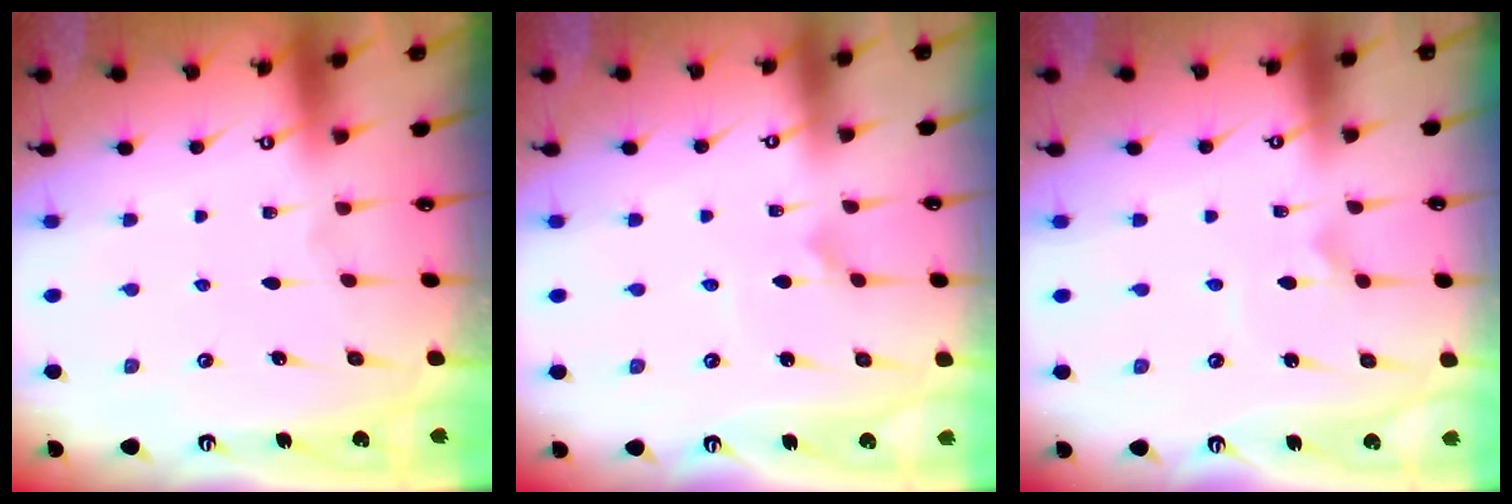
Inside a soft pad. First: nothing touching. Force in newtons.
{"total": 2.3, "press": 2.3, "slide": 0.2}
{"total": 2.3, "press": 2.3, "slide": 0.0}